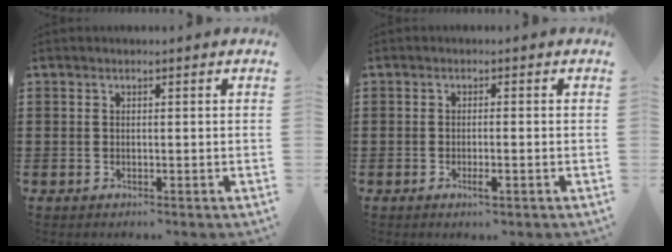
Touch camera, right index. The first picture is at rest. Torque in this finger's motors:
{"motor_torque": [0.63, -0.02, 0.20, 0.02]}